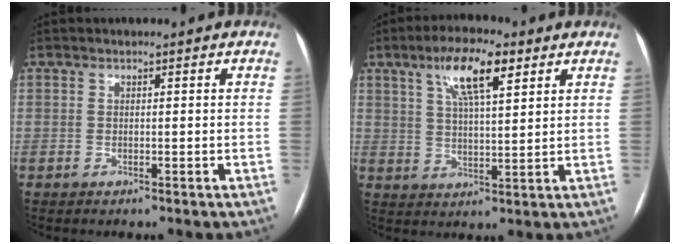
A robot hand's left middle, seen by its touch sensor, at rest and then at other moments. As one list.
[{"total": 9.2, "force": [4.8, 2.1, 7.5], "torque": [-0.139, 0.013, 0.084]}]